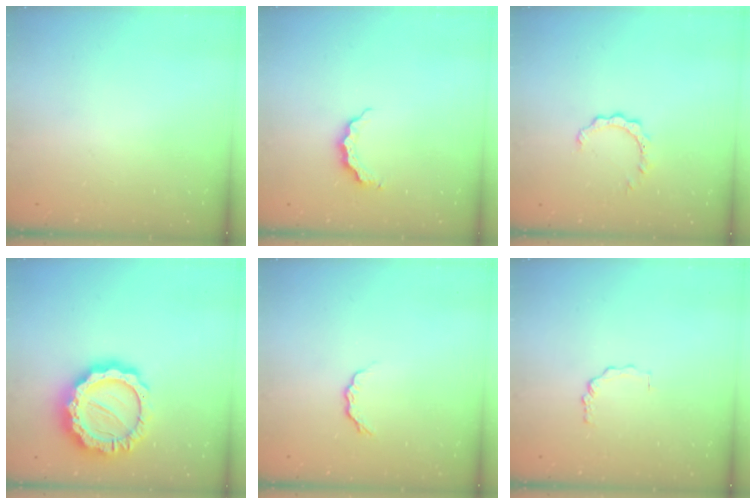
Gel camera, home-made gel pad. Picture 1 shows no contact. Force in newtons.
{"total": 5.1, "press": 5.1, "slide": 0.4}
{"total": 2.1, "press": 2.1, "slide": 0.1}
{"total": 19.1, "press": 19.1, "slide": 1.4}
{"total": 5.3, "press": 5.2, "slide": 0.6}
{"total": 2.1, "press": 2.1, "slide": 0.3}